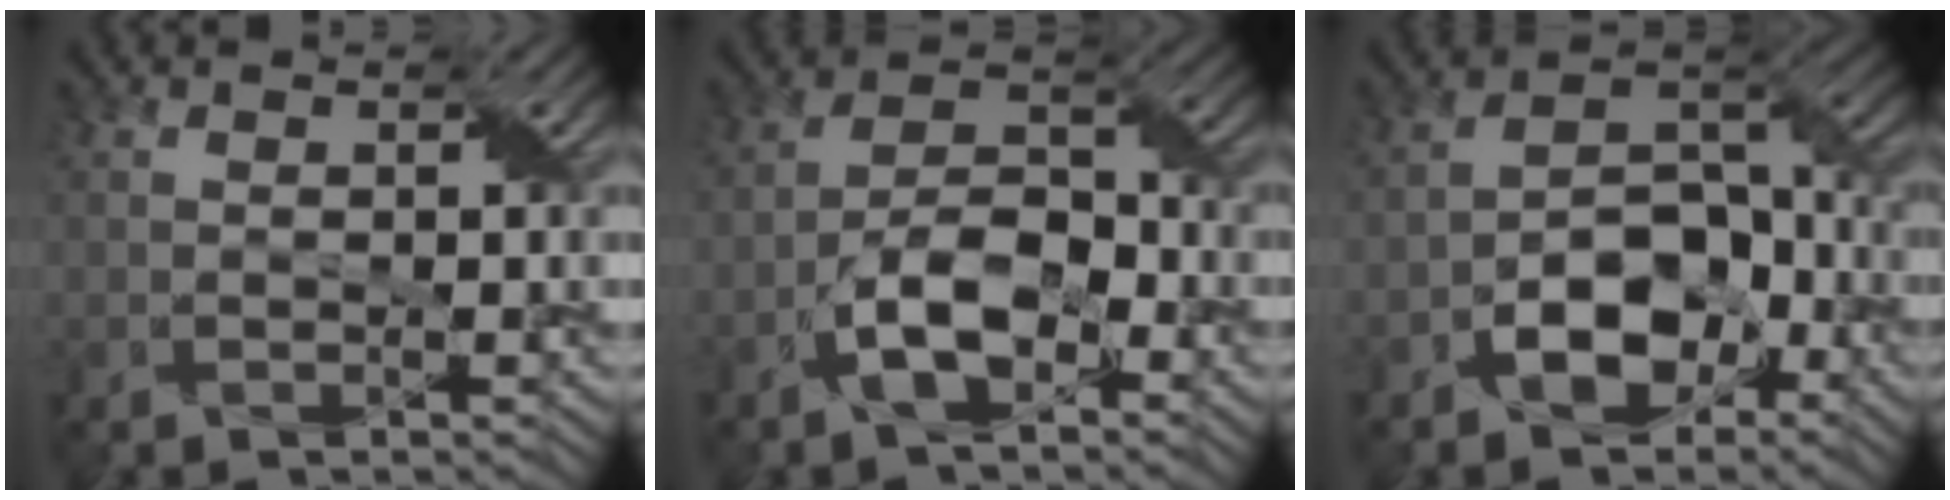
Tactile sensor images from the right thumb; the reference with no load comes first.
{"total": 7.8, "force": [-4.2, 3.6, 5.6], "torque": [-0.098, 0.010, -0.085]}
{"total": 7.9, "force": [-4.4, 4.7, 4.6], "torque": [-0.072, 0.006, -0.090]}